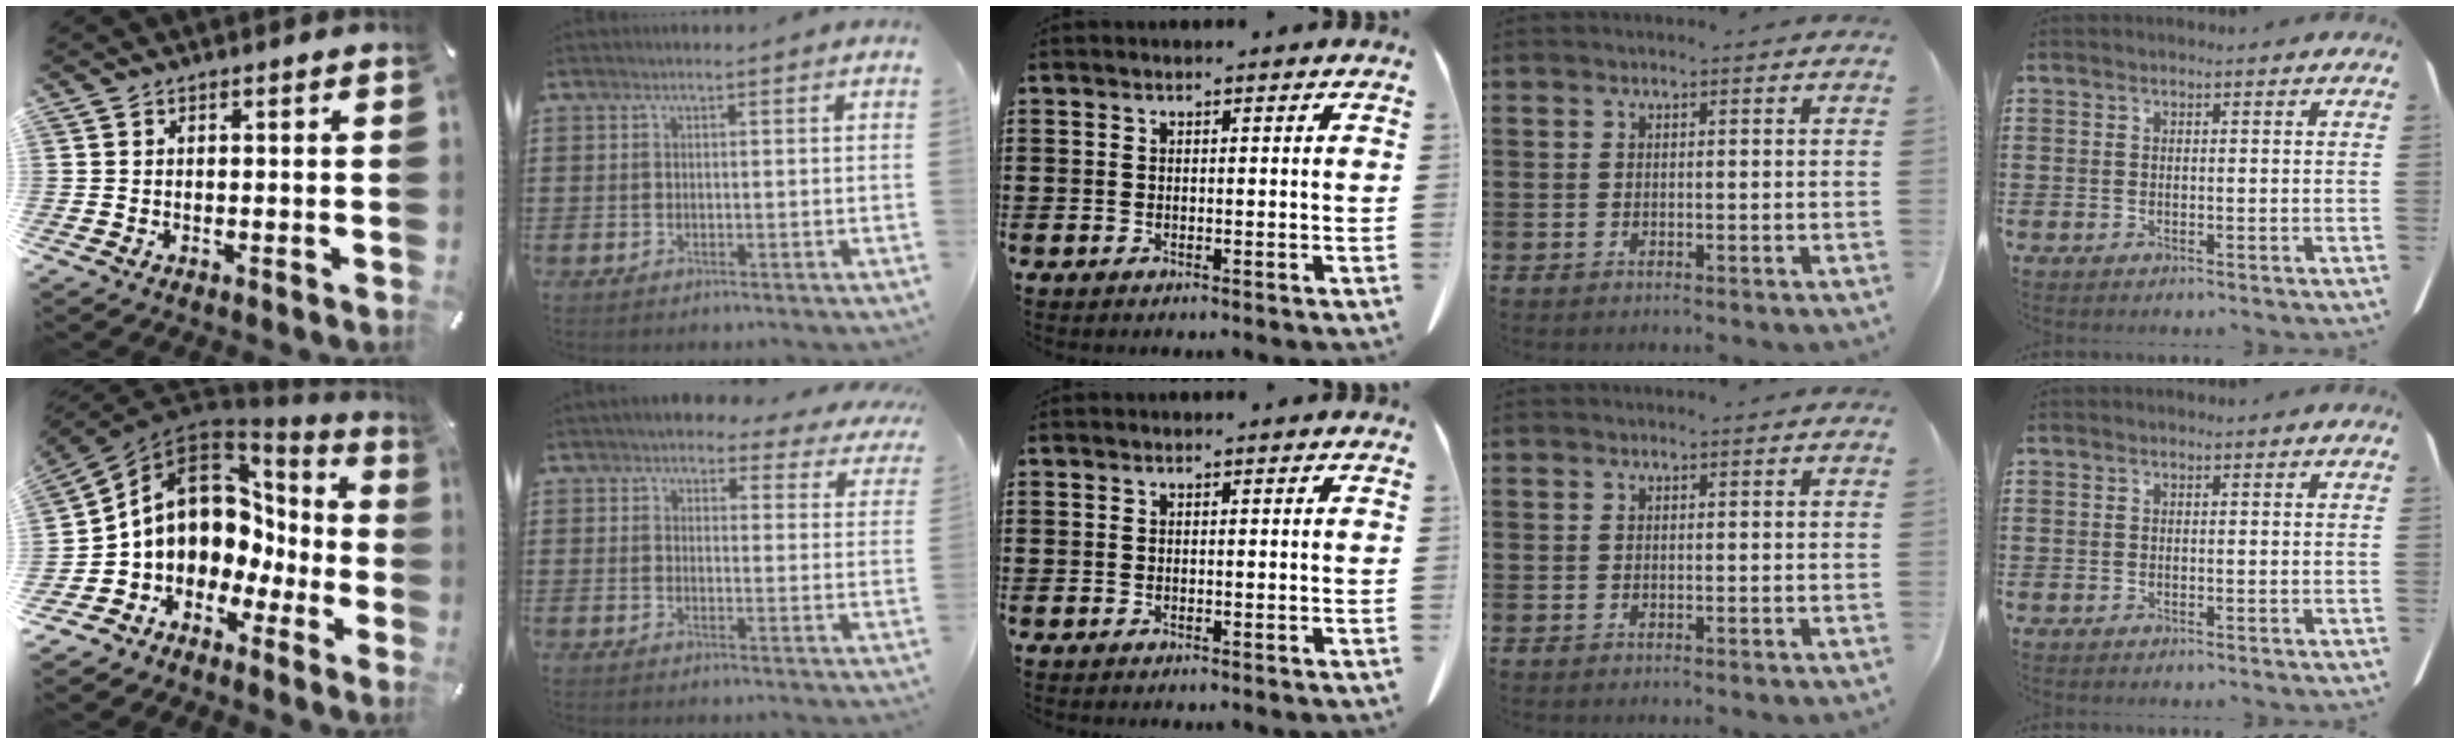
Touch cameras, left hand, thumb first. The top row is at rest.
{"thumb": {"total": 13.4, "force": [2.9, 11.0, 7.1], "torque": [-0.142, -0.029, 0.058]}, "index": {"total": 4.2, "force": [3.9, 1.0, 1.2], "torque": [-0.033, -0.018, 0.067]}}